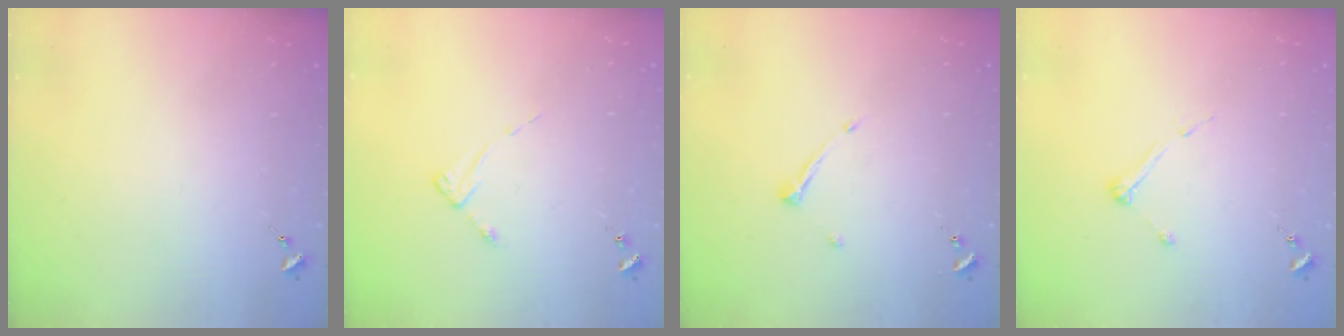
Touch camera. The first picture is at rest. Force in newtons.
{"total": 2.2, "press": 2.2, "slide": 0.4}
{"total": 5.8, "press": 5.8, "slide": 0.7}
{"total": 4.4, "press": 4.3, "slide": 0.5}